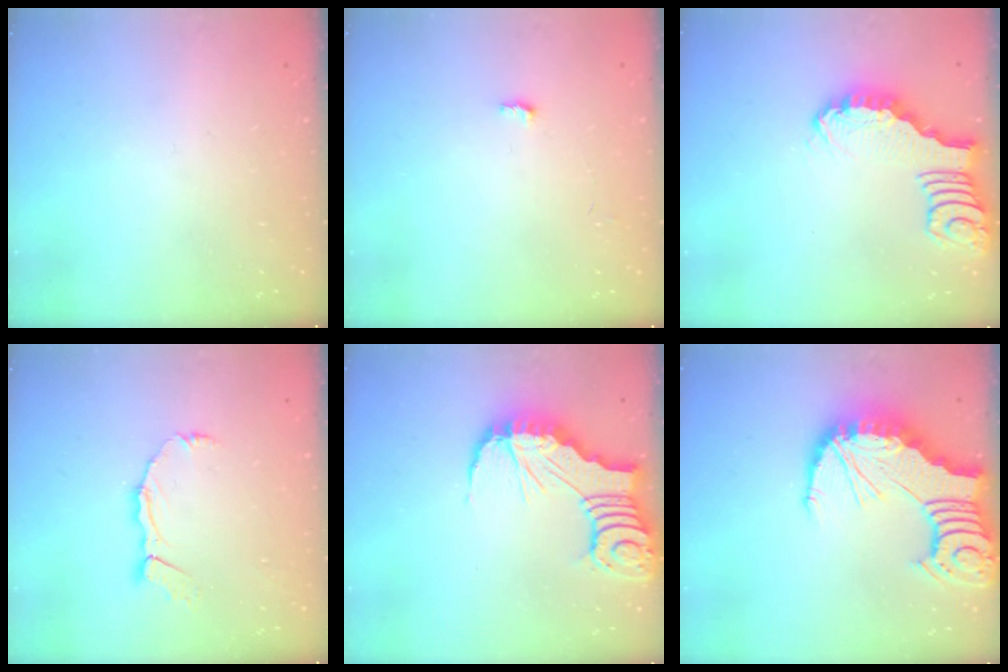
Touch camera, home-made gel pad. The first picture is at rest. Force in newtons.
{"total": 3.2, "press": 3.2, "slide": 0.3}
{"total": 2.2, "press": 2.2, "slide": 0.2}
{"total": 7.0, "press": 6.9, "slide": 0.8}
{"total": 12.7, "press": 12.6, "slide": 1.4}
{"total": 8.7, "press": 8.6, "slide": 0.9}